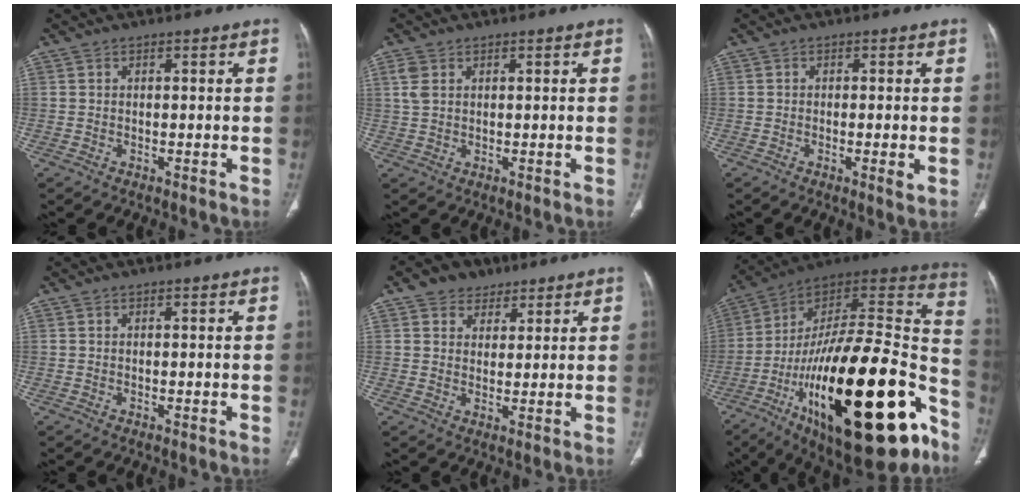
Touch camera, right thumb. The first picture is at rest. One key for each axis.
{"total": 3.1, "fx": 1.3, "fy": 2.1, "fz": 1.9, "tx": -0.043, "ty": 0.003, "tz": 0.035}
{"total": 2.7, "fx": -0.6, "fy": 0.5, "fz": 2.6, "tx": -0.048, "ty": -0.008, "tz": -0.012}
{"total": 0.0}
{"total": 5.7, "fx": 3.5, "fy": 4.4, "fz": 1.3, "tx": 0.003, "ty": -0.014, "tz": 0.056}
{"total": 41.1, "fx": -17.9, "fy": 15.1, "fz": 33.8, "tx": -0.476, "ty": 0.061, "tz": -0.282}